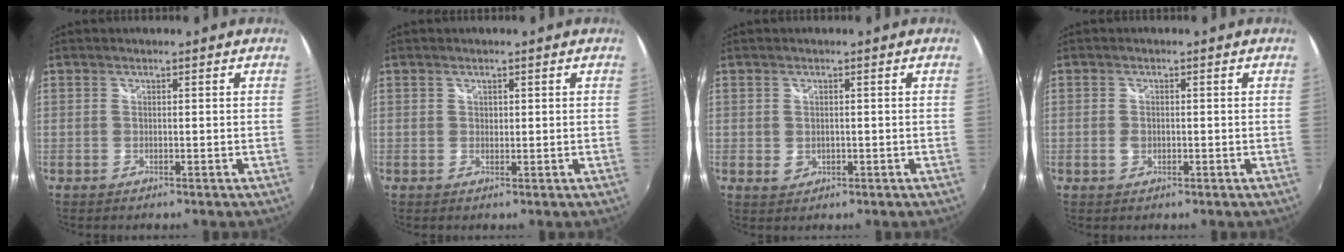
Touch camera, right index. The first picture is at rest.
{"total": 0.9, "force": [0.4, 0.8, 0.3], "torque": [-0.001, 0.003, 0.006]}
{"total": 1.9, "force": [-0.2, 1.6, 1.1], "torque": [-0.019, -0.002, -0.002]}
{"total": 1.6, "force": [-0.4, 1.1, 1.0], "torque": [-0.020, 0.000, -0.009]}